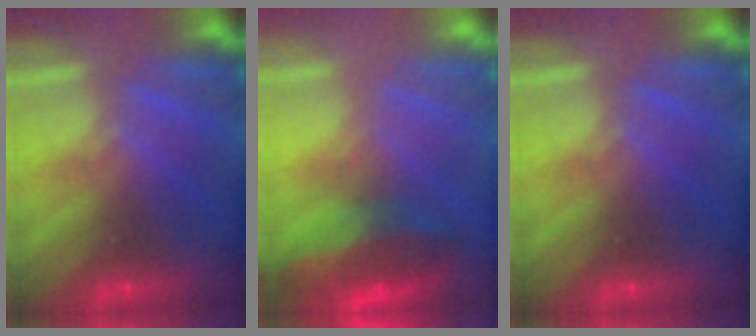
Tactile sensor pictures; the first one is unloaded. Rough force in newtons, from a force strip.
{"total": 8.2}
{"total": 0.0}